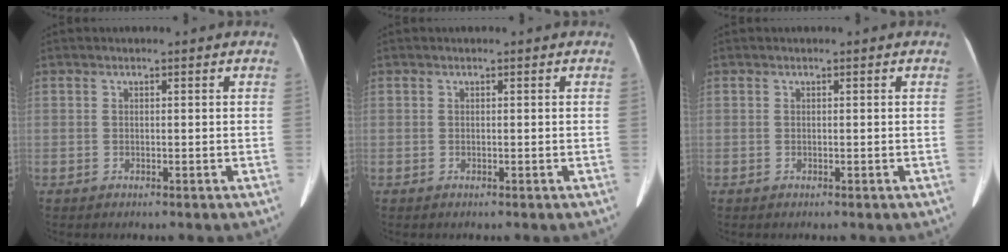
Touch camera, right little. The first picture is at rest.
{"total": 0.0}
{"total": 0.0}